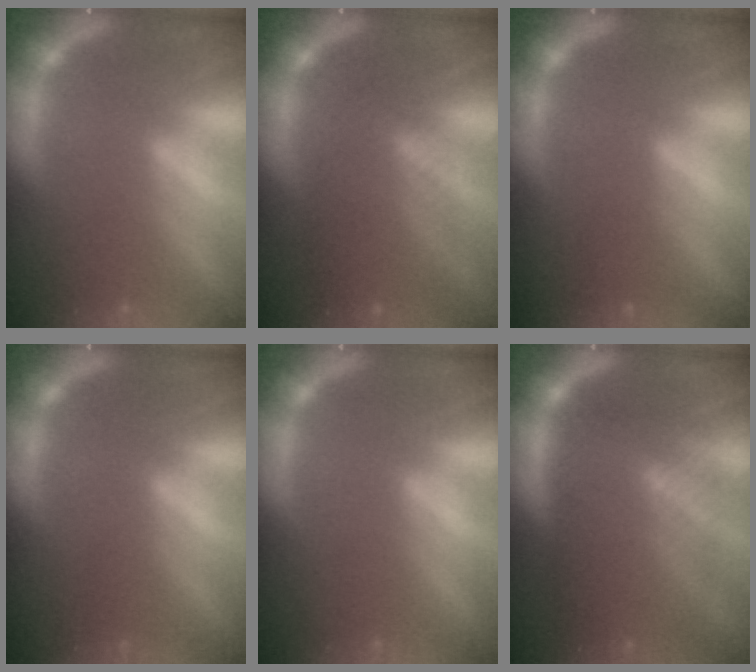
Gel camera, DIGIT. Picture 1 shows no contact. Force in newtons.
{"total": 6.6}
{"total": 1.5}
{"total": 1.0}
{"total": 0.0}
{"total": 10.1}